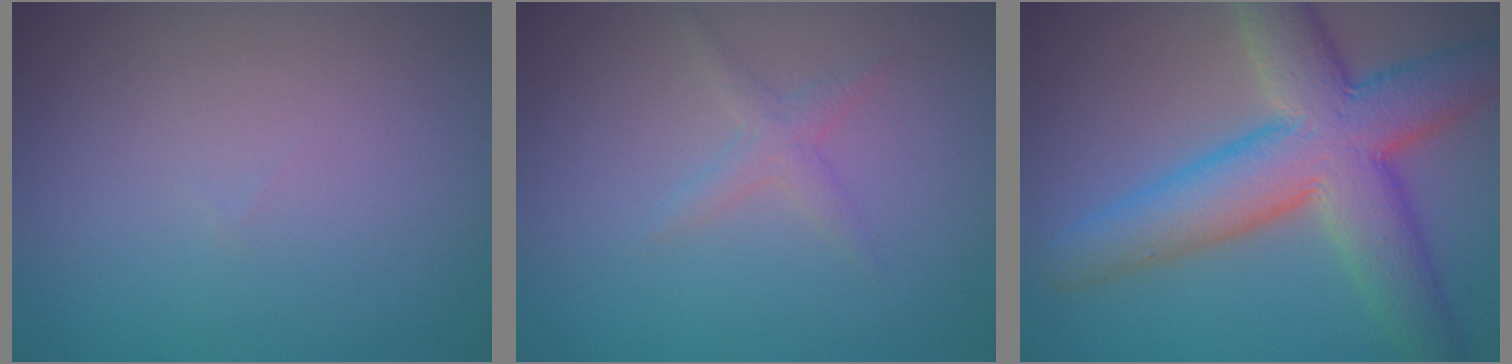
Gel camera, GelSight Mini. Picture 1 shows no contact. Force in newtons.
{"total": 1.3, "press": 1.3, "slide": 0.1}
{"total": 10.0, "press": 10.0, "slide": 0.6}